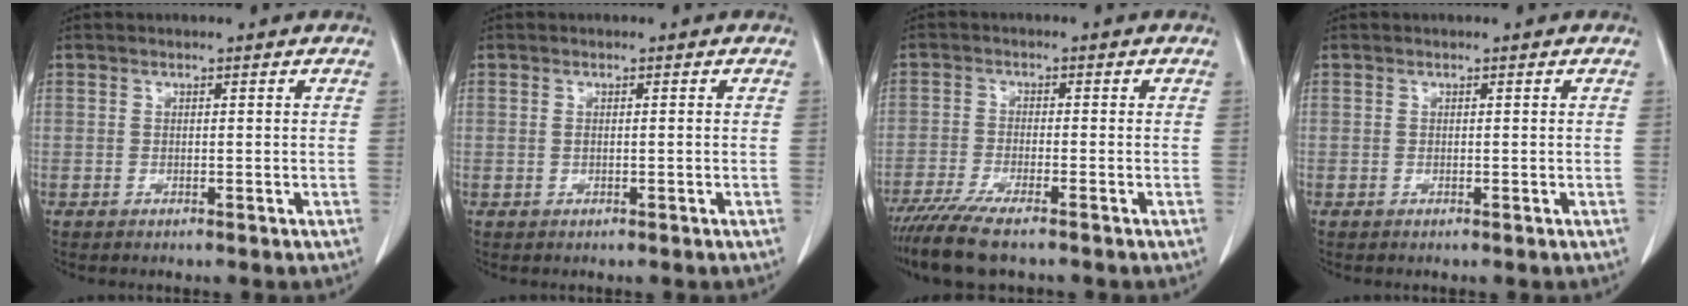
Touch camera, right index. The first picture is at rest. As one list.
[{"total": 1.3, "force": [-0.1, 0.6, 1.1], "torque": [-0.038, 0.006, 0.002]}, {"total": 8.5, "force": [-6.4, 1.7, 5.3], "torque": [-0.098, -0.021, -0.109]}, {"total": 0.0}]